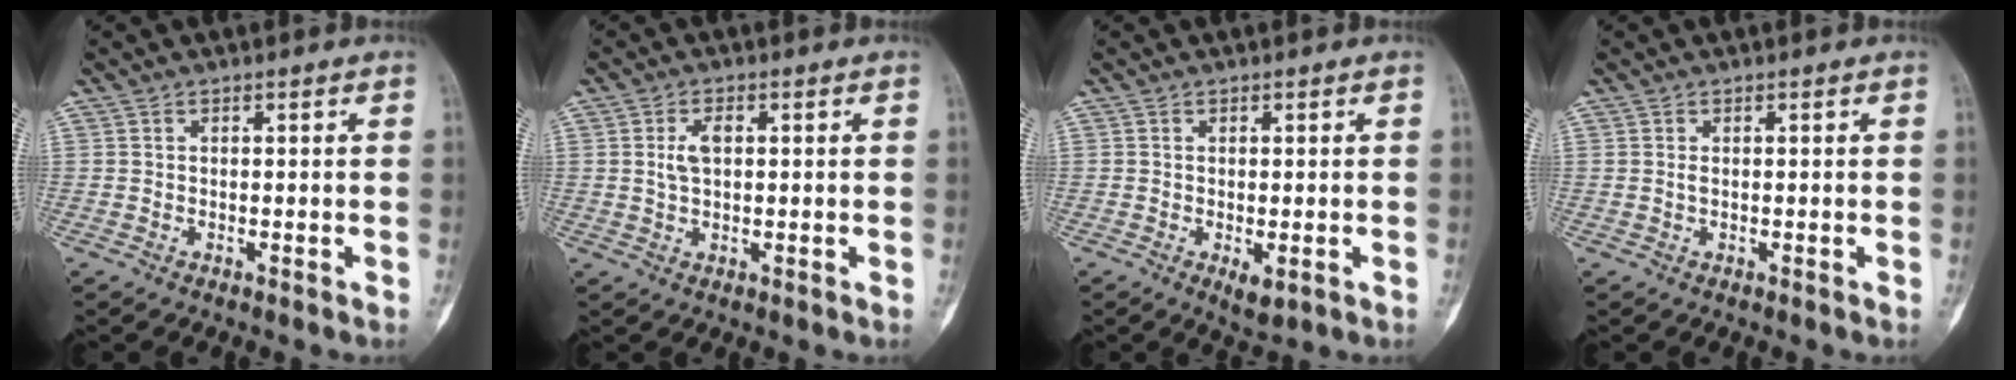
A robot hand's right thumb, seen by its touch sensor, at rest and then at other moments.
{"total": 3.7, "force": [0.7, 2.1, 3.0], "torque": [-0.059, 0.003, 0.014]}
{"total": 2.7, "force": [-0.9, 1.1, 2.3], "torque": [-0.036, -0.007, -0.006]}
{"total": 0.6, "force": [0.1, 0.3, 0.5], "torque": [-0.011, 0.000, 0.002]}